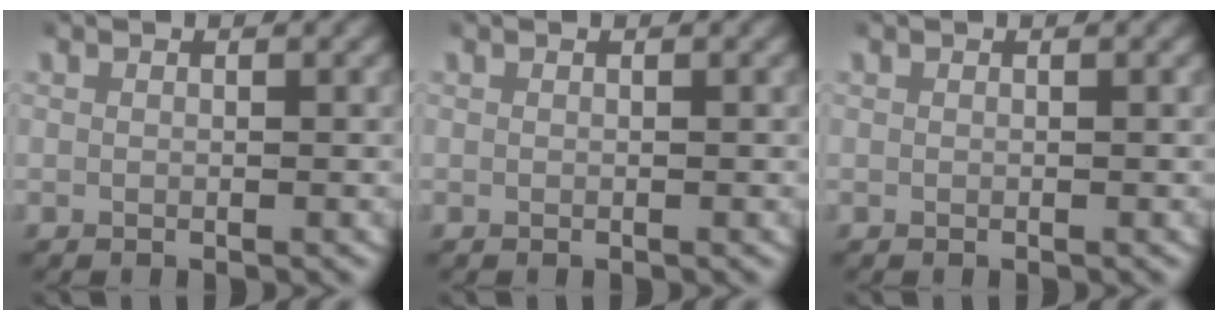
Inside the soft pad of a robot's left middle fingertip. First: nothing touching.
{"total": 0.0}
{"total": 0.0}